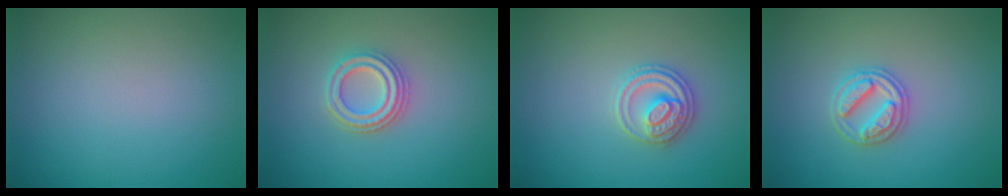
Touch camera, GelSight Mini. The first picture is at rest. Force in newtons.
{"total": 3.2, "press": 2.8, "slide": 1.6}
{"total": 2.9, "press": 2.9, "slide": 0.1}
{"total": 2.7, "press": 2.7, "slide": 0.3}